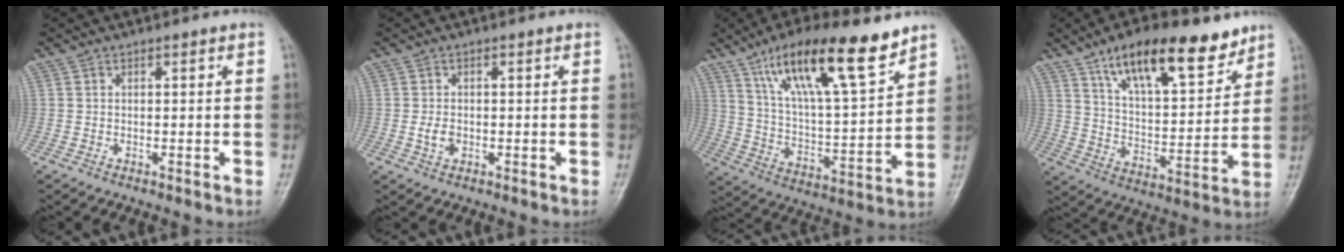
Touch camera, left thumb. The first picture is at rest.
{"total": 2.4, "force": [-0.4, 1.7, 1.6], "torque": [-0.026, 0.001, -0.008]}
{"total": 20.7, "force": [13.4, 5.8, 14.7], "torque": [-0.225, -0.048, 0.240]}
{"total": 18.7, "force": [12.1, 7.1, 12.4], "torque": [-0.160, -0.053, 0.207]}